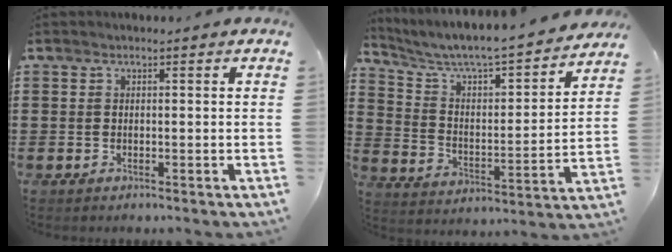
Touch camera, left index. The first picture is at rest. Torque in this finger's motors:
{"motor_torque": [1.09, 1.05, 0.57, 0.20]}